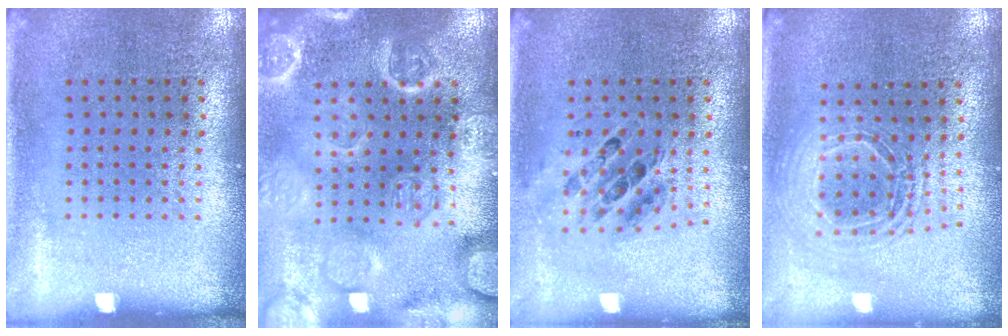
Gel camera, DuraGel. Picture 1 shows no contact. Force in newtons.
{"total": 3.7, "press": 3.6, "slide": 0.5}
{"total": 0.7, "press": 0.6, "slide": 0.2}
{"total": 1.8, "press": 1.4, "slide": 1.0}